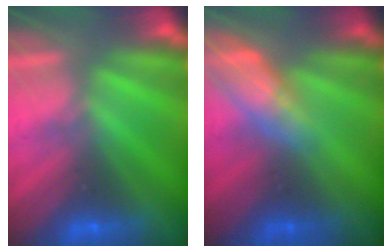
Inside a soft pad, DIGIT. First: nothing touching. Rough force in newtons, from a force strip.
{"total": 2.5}